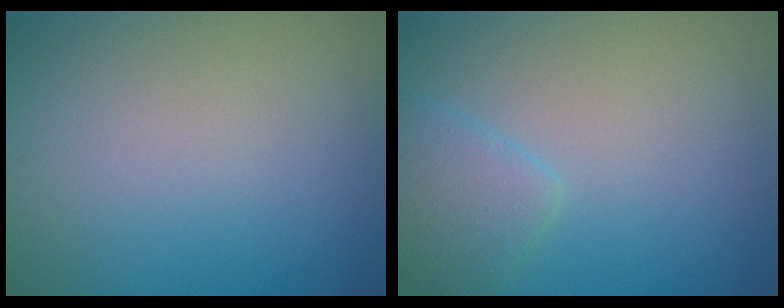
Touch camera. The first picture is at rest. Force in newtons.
{"total": 2.5, "press": 2.5, "slide": 0.2}